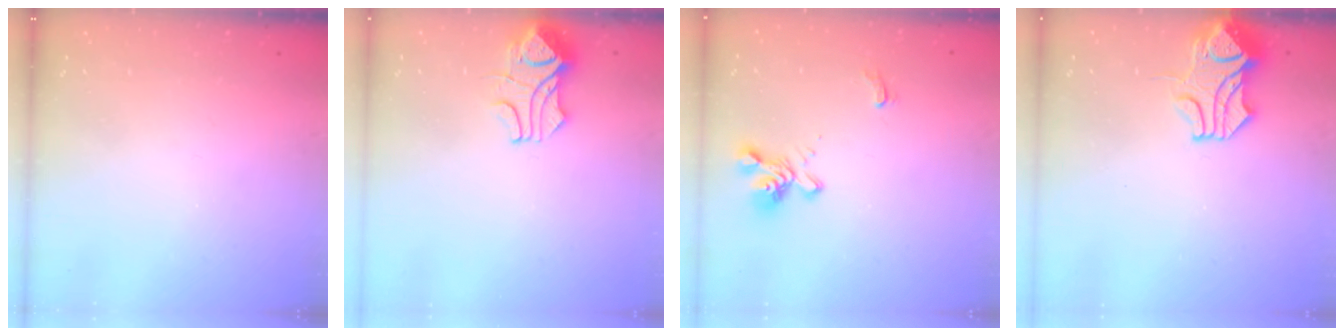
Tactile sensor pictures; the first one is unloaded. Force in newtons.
{"total": 3.7, "press": 3.5, "slide": 1.0}
{"total": 1.7, "press": 1.1, "slide": 1.3}
{"total": 1.5, "press": 0.8, "slide": 1.3}